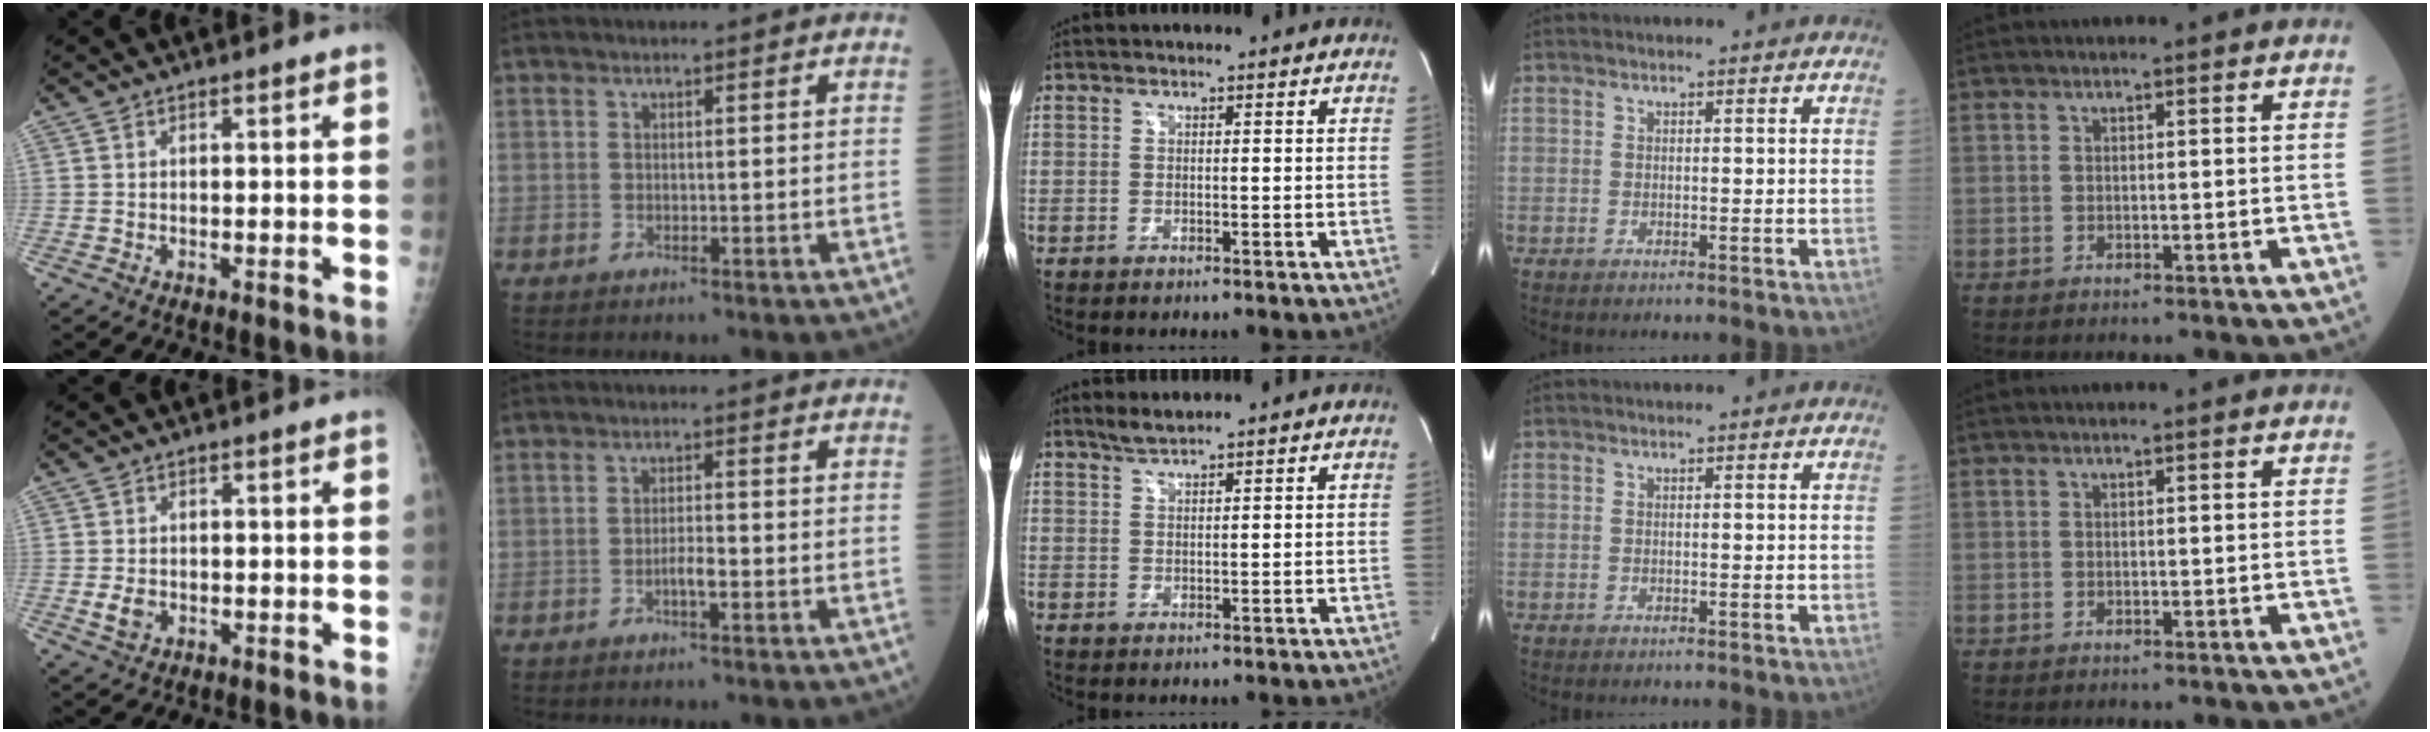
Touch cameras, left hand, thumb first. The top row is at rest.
{"thumb": {"total": 2.7, "force": [-0.8, 2.0, 1.5], "torque": [-0.025, -0.002, -0.012]}, "index": {"total": 2.1, "force": [-0.9, 0.3, 1.9], "torque": [-0.033, 0.001, -0.018]}, "middle": {"total": 2.0, "force": [1.9, -0.3, 0.7], "torque": [-0.018, 0.002, 0.040]}}